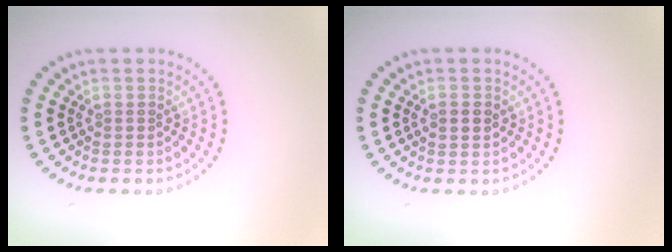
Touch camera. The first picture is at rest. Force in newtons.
{"total": 1.0, "press": 1.0, "slide": 0.0}